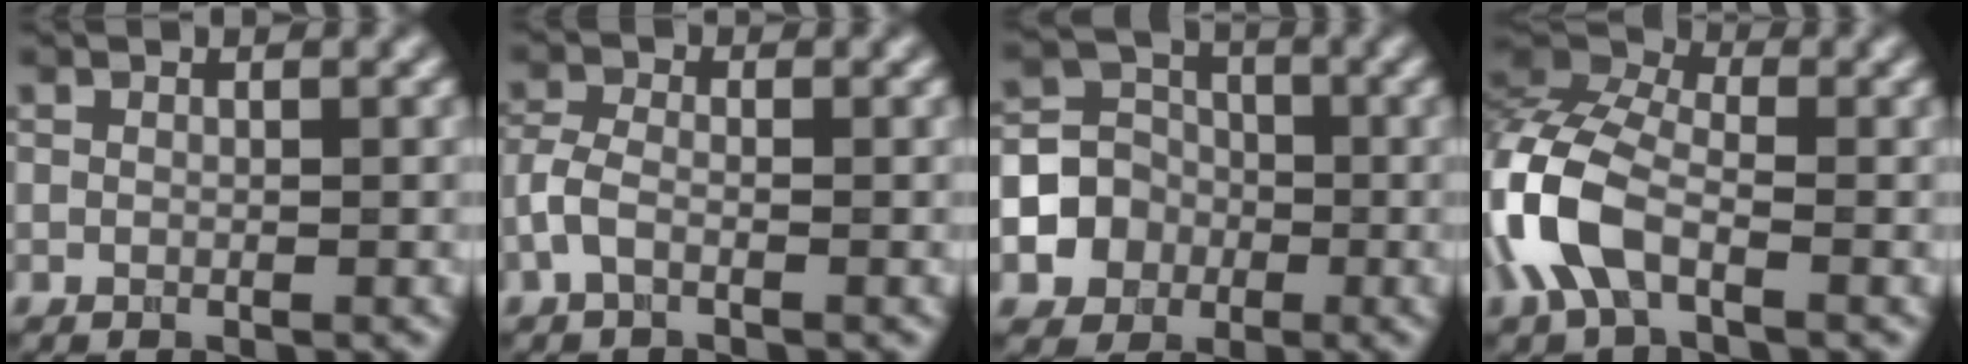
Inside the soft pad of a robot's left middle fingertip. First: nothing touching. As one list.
[{"total": 2.2, "force": [-1.1, 1.1, 1.6], "torque": [-0.038, 0.004, -0.031]}, {"total": 7.0, "force": [-2.4, 6.3, 1.7], "torque": [-0.024, 0.001, -0.058]}, {"total": 8.1, "force": [-2.5, 4.4, 6.4], "torque": [-0.153, 0.015, -0.071]}]